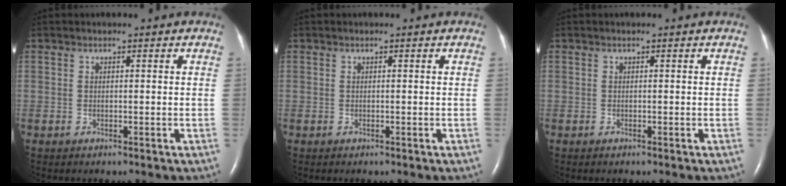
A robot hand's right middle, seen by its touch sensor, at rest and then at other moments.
{"total": 0.0}
{"total": 0.0}